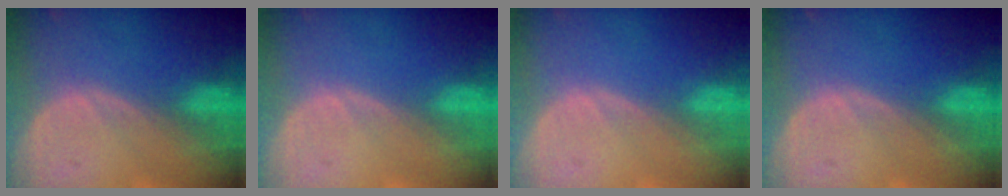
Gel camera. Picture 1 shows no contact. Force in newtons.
{"total": 0.0}
{"total": 0.0}
{"total": 0.0}